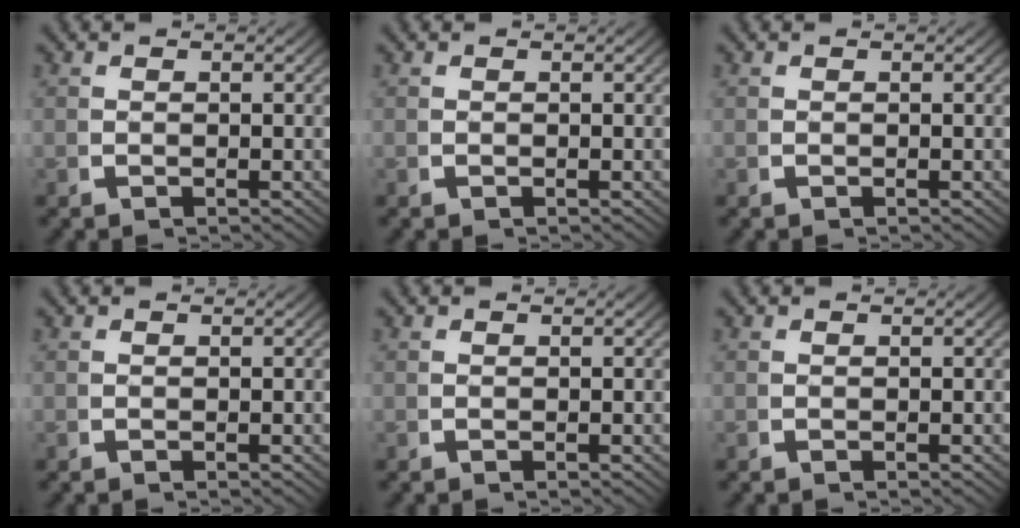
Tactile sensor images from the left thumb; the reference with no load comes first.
{"total": 0.0}
{"total": 0.0}
{"total": 0.0}
{"total": 0.0}
{"total": 0.0}